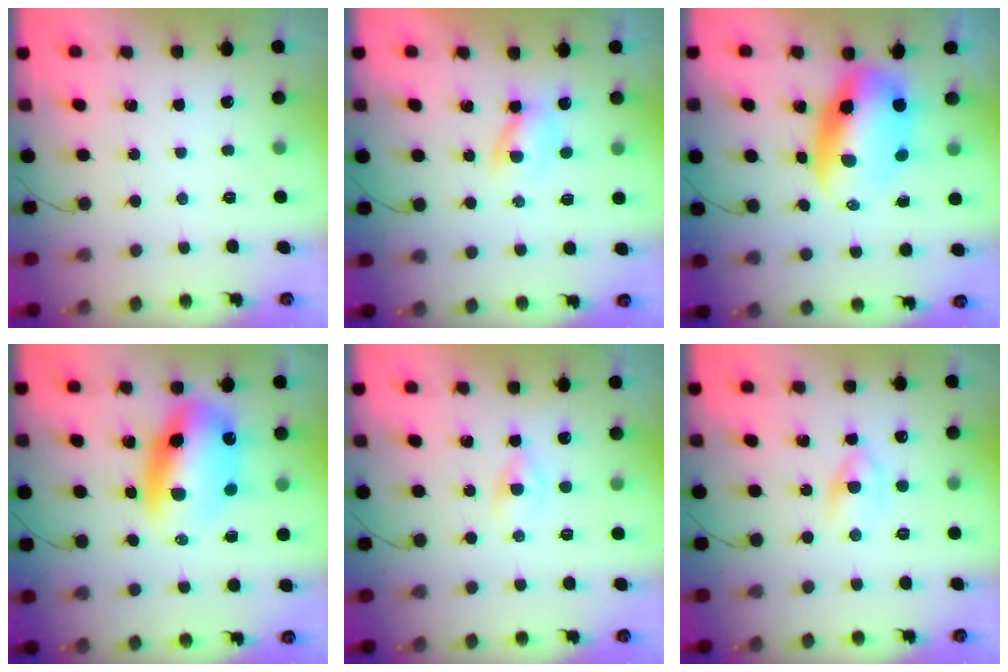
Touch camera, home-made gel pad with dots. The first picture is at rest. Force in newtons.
{"total": 2.6, "press": 2.3, "slide": 1.2}
{"total": 10.5, "press": 10.1, "slide": 2.8}
{"total": 13.9, "press": 13.6, "slide": 3.2}
{"total": 1.1, "press": 0.8, "slide": 0.7}
{"total": 2.6, "press": 2.3, "slide": 1.1}